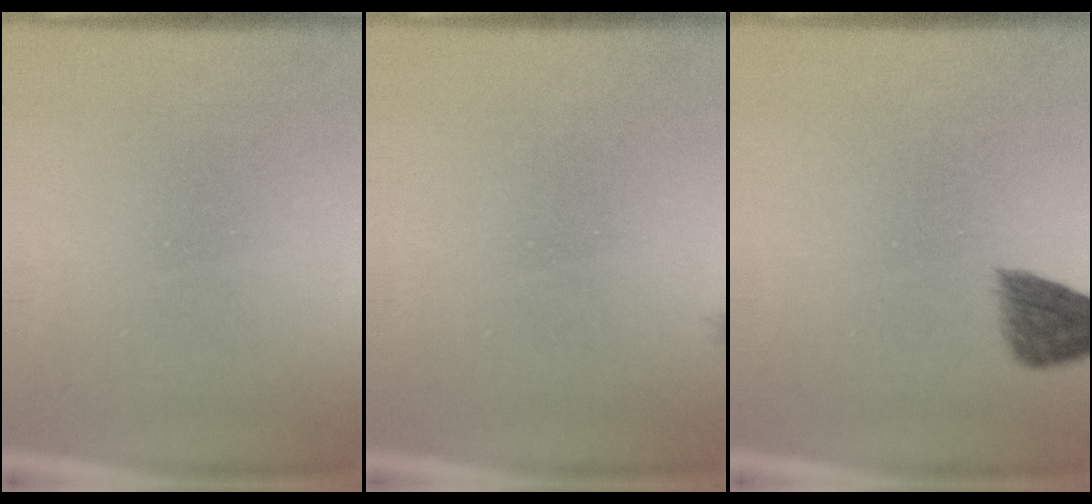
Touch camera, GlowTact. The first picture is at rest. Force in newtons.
{"total": 0.6}
{"total": 3.7}